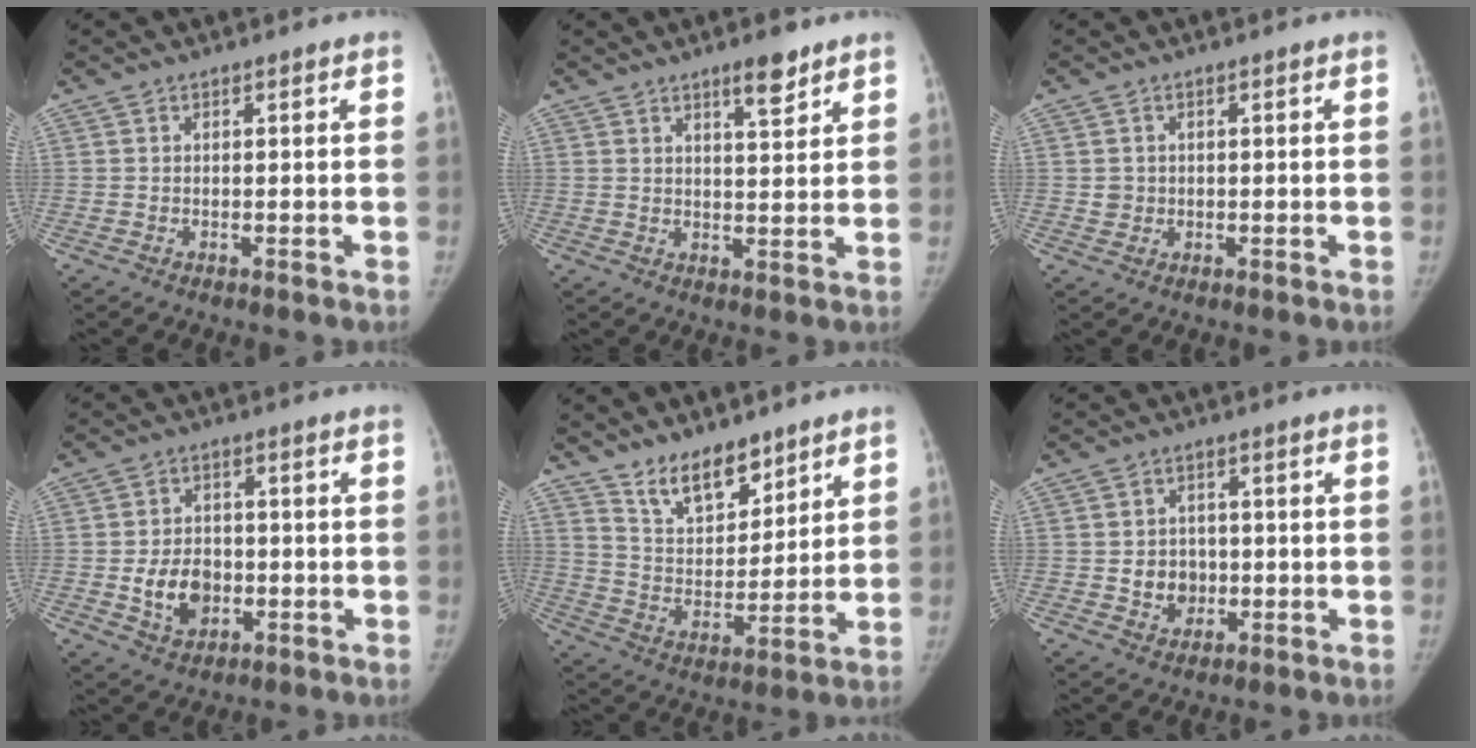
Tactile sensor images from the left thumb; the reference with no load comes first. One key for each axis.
{"total": 5.4, "fx": 3.7, "fy": 1.4, "fz": 3.6, "tx": -0.038, "ty": -0.026, "tz": 0.056}
{"total": 1.9, "fx": 0.0, "fy": 1.9, "fz": 0.3, "tx": 0.008, "ty": 0.003, "tz": 0.004}
{"total": 8.2, "fx": -1.7, "fy": 6.2, "fz": 5.1, "tx": -0.059, "ty": 0.008, "tz": -0.023}
{"total": 11.0, "fx": 8.5, "fy": 5.2, "fz": 4.7, "tx": -0.042, "ty": -0.068, "tz": 0.163}
{"total": 5.7, "fx": -0.7, "fy": 5.0, "fz": 2.5, "tx": -0.007, "ty": 0.008, "tz": -0.006}